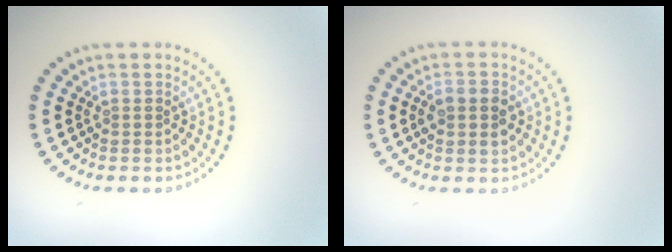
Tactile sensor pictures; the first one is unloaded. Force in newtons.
{"total": 2.6, "press": 2.6, "slide": 0.2}